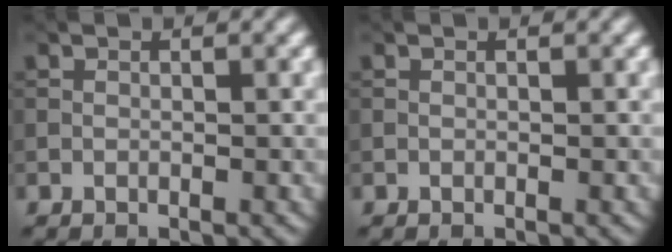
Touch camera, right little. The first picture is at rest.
{"total": 0.0}